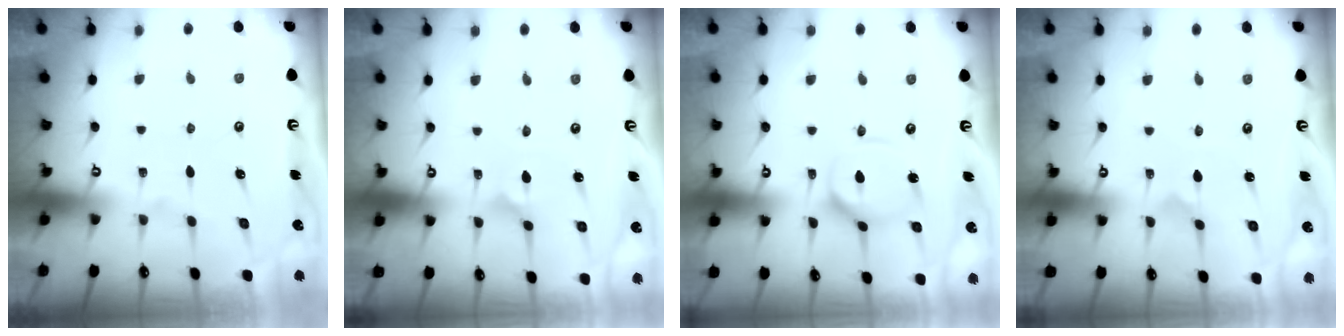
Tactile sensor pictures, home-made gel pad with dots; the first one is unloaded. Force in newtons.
{"total": 1.9, "press": 1.9, "slide": 0.1}
{"total": 9.0, "press": 9.0, "slide": 0.7}
{"total": 0.6, "press": 0.6, "slide": 0.0}